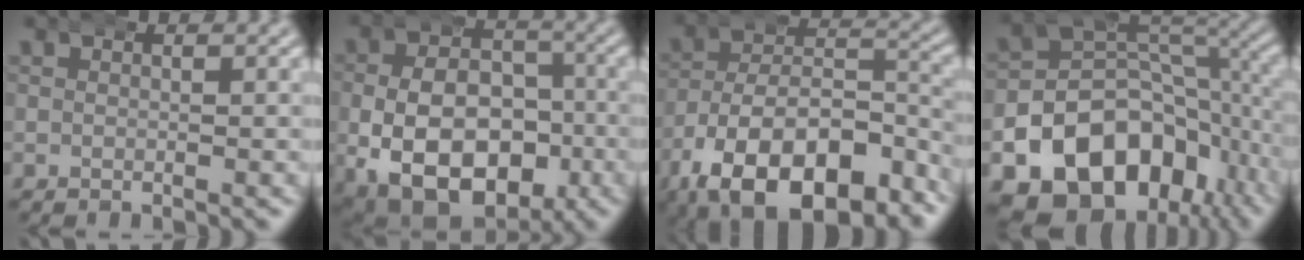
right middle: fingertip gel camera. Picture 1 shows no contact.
{"total": 14.8, "force": [-4.8, 10.9, 8.8], "torque": [-0.165, -0.061, -0.055]}
{"total": 15.4, "force": [-7.5, 9.0, 9.9], "torque": [-0.175, -0.059, -0.086]}
{"total": 21.9, "force": [-7.9, 17.1, 11.1], "torque": [-0.220, -0.062, -0.119]}